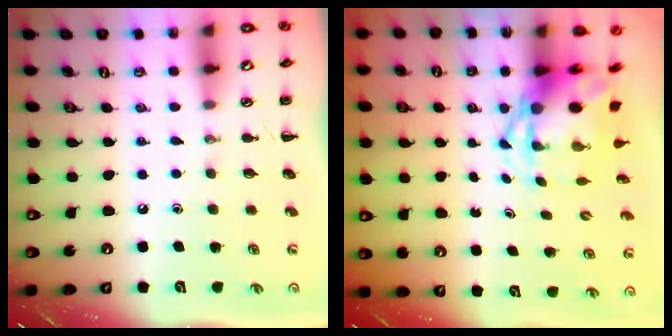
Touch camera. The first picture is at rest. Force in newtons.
{"total": 4.7, "press": 4.5, "slide": 1.1}